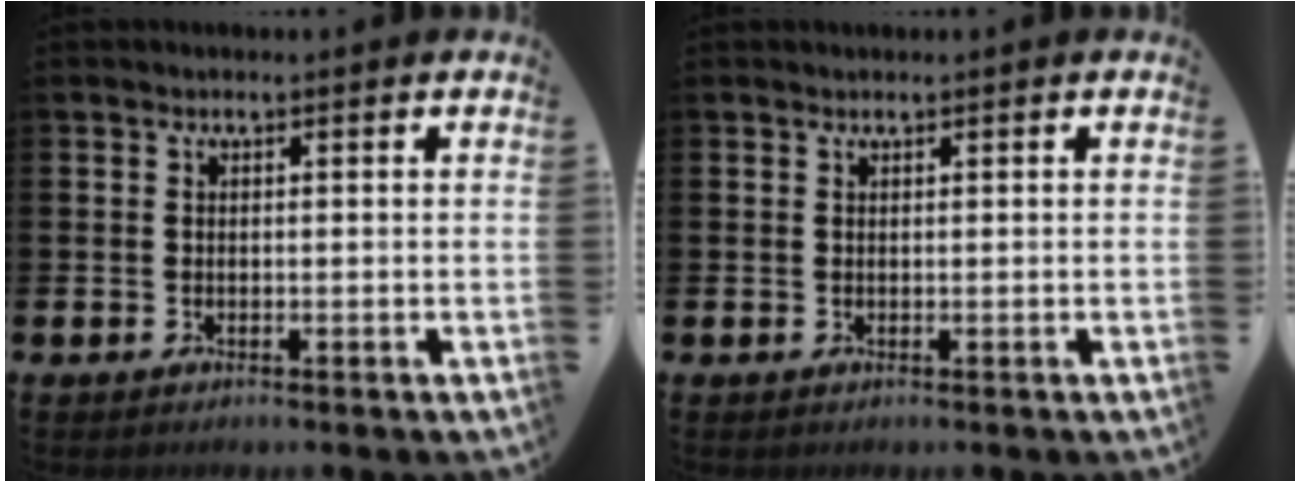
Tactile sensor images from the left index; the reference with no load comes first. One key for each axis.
{"total": 0.6, "fx": 0.6, "fy": 0.0, "fz": 0.0, "tx": 0.000, "ty": 0.000, "tz": 0.011}